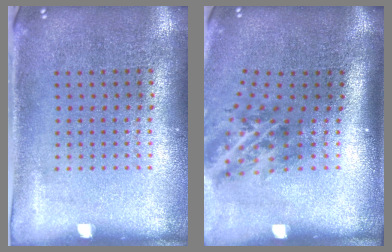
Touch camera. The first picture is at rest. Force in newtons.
{"total": 1.9, "press": 1.3, "slide": 1.5}